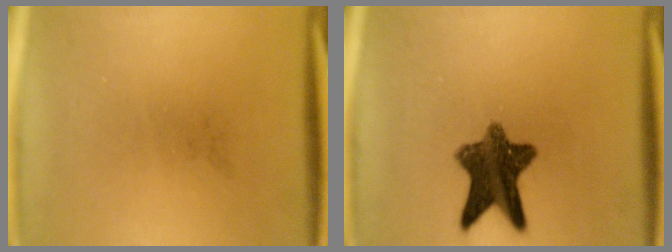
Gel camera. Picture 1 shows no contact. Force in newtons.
{"total": 10.0}